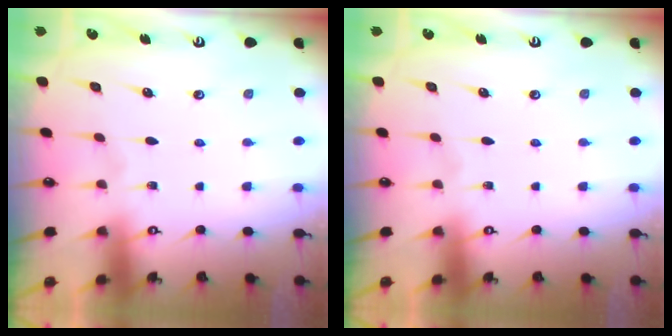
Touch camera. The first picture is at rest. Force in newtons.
{"total": 0.0}